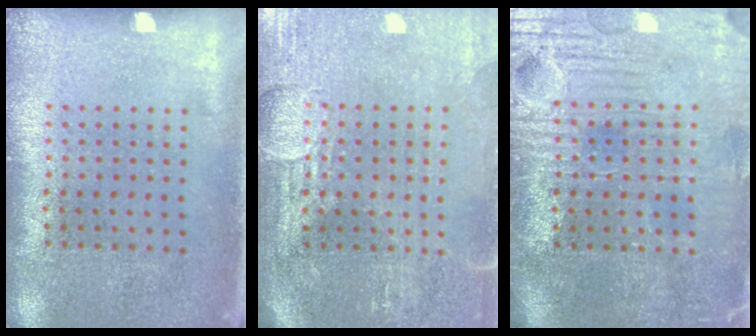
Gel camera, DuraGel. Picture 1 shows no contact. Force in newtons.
{"total": 3.8, "press": 3.6, "slide": 1.4}
{"total": 4.0, "press": 3.8, "slide": 1.2}